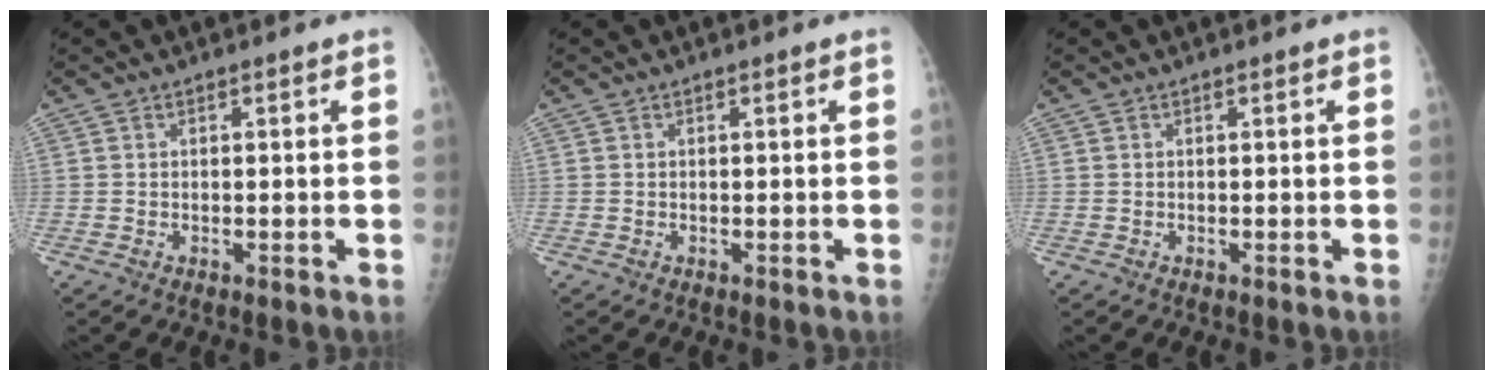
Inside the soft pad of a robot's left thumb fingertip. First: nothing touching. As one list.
[{"total": 0.0}, {"total": 0.0}]